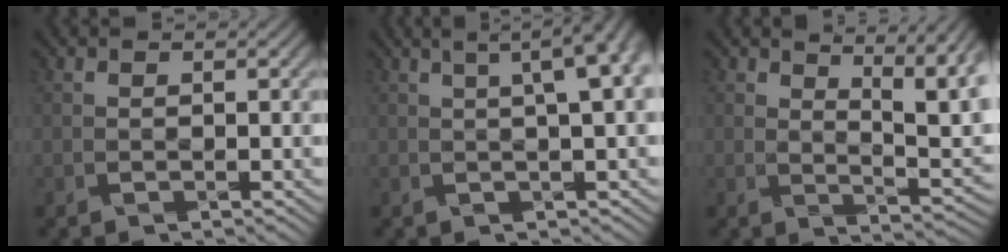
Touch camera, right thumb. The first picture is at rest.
{"total": 7.9, "force": [2.5, 2.5, 7.0], "torque": [-0.060, 0.040, 0.016]}
{"total": 7.4, "force": [3.8, 2.5, 5.8], "torque": [-0.099, -0.001, 0.062]}